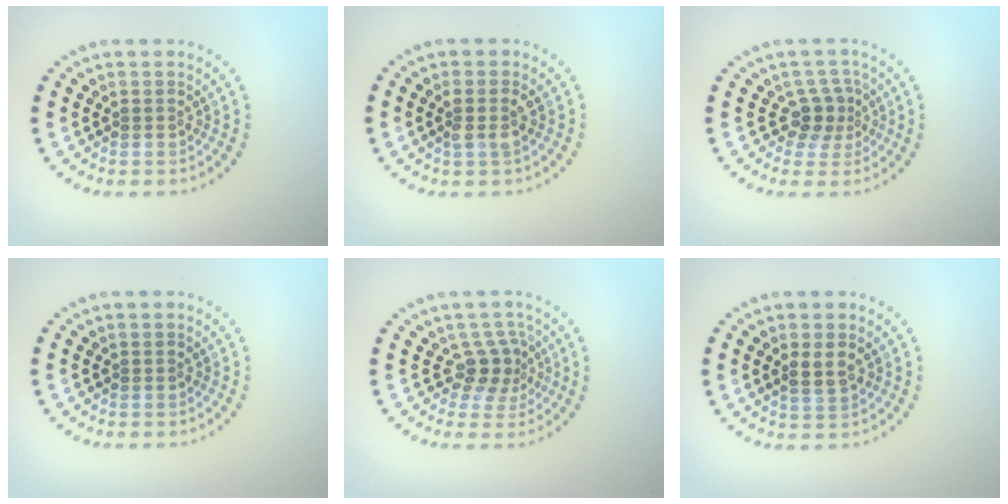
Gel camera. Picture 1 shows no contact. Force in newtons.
{"total": 1.8, "press": 1.6, "slide": 0.7}
{"total": 2.4, "press": 1.7, "slide": 1.7}
{"total": 0.0}
{"total": 2.5, "press": 1.8, "slide": 1.8}
{"total": 1.9, "press": 1.8, "slide": 0.6}